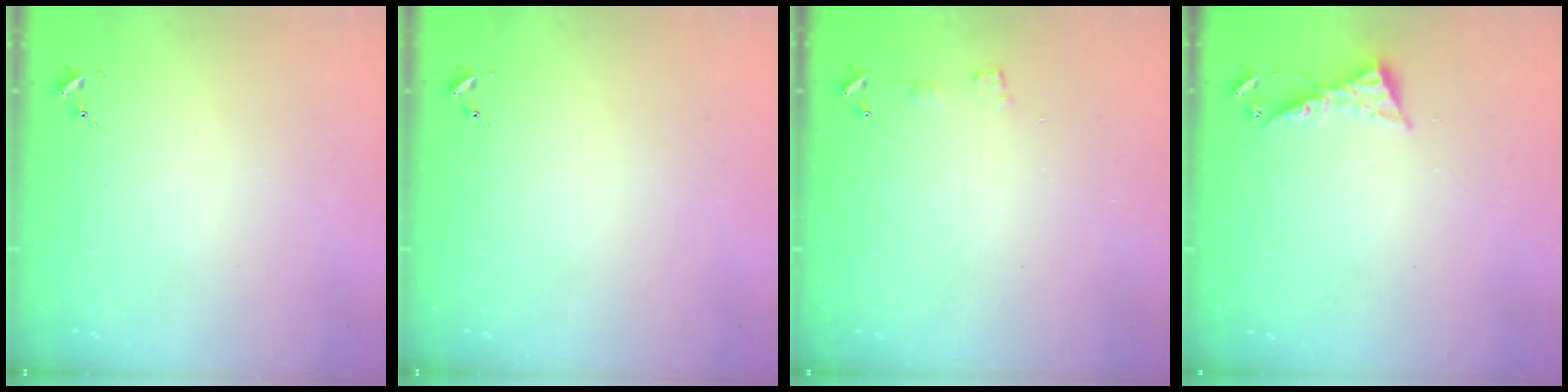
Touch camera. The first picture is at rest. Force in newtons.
{"total": 0.0}
{"total": 3.6, "press": 3.6, "slide": 0.5}
{"total": 5.2, "press": 5.2, "slide": 0.4}